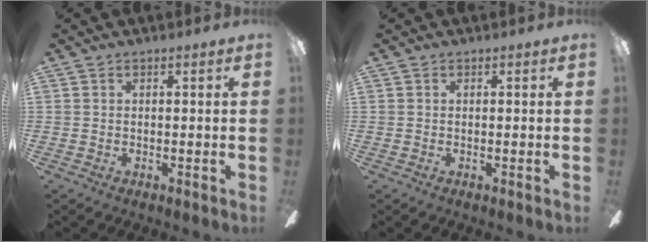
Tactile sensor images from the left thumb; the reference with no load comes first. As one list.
[{"total": 0.0}]